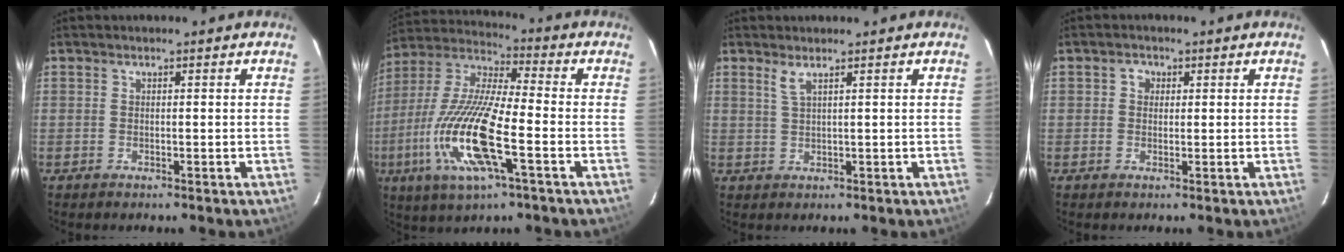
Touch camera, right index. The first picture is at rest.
{"total": 18.2, "force": [-6.0, 3.8, 16.8], "torque": [-0.354, -0.018, -0.125]}
{"total": 1.8, "force": [1.2, -0.1, 1.3], "torque": [-0.029, -0.001, 0.025]}
{"total": 1.8, "force": [0.3, 1.7, 0.5], "torque": [-0.007, 0.009, 0.003]}